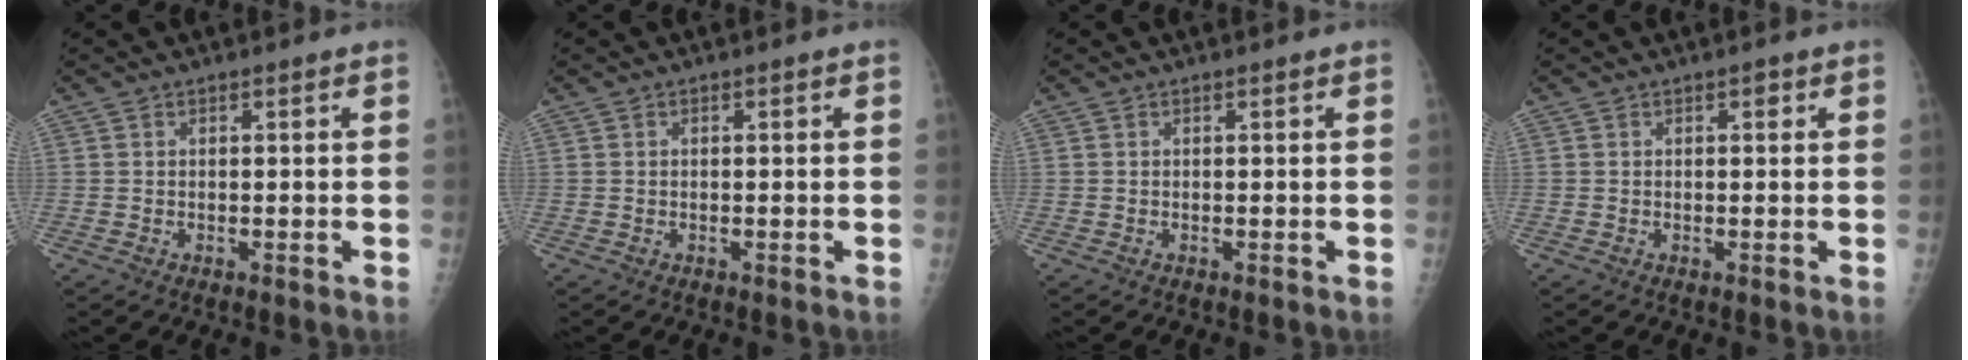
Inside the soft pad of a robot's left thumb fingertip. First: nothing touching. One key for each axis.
{"total": 0.0}
{"total": 0.0}
{"total": 0.9, "fx": 0.4, "fy": 0.5, "fz": 0.6, "tx": -0.002, "ty": 0.001, "tz": 0.003}